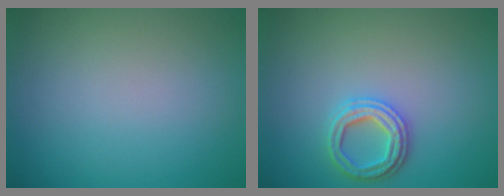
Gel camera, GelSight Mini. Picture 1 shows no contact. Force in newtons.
{"total": 2.8, "press": 2.7, "slide": 0.7}